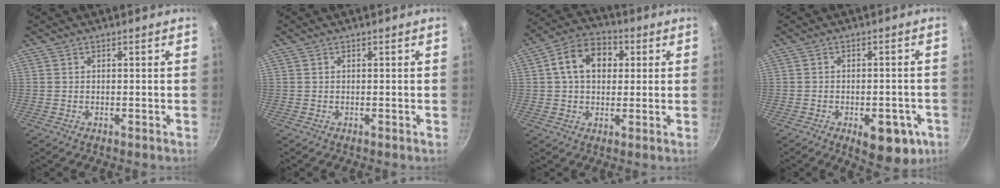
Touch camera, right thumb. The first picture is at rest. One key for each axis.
{"total": 0.0}
{"total": 11.0, "fx": 2.3, "fy": 8.0, "fz": 7.2, "tx": -0.093, "ty": 0.018, "tz": 0.023}
{"total": 10.3, "fx": -4.1, "fy": 5.2, "fz": 7.9, "tx": -0.059, "ty": 0.014, "tz": -0.045}